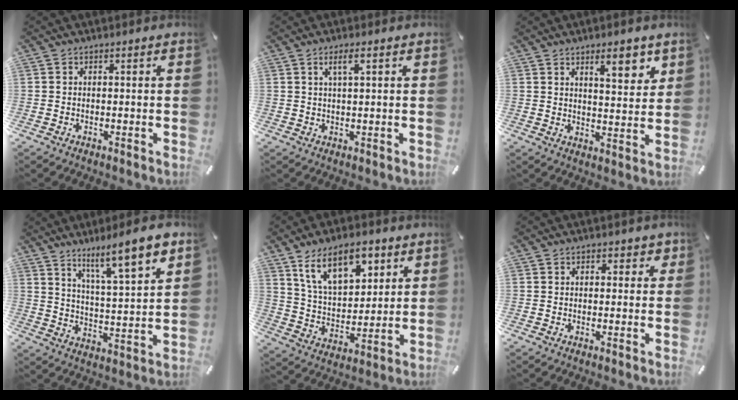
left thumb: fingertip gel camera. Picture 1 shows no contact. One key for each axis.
{"total": 3.5, "fx": 1.5, "fy": 0.5, "fz": 3.1, "tx": -0.065, "ty": 0.001, "tz": 0.023}
{"total": 8.0, "fx": 5.2, "fy": 2.7, "fz": 5.4, "tx": -0.063, "ty": -0.029, "tz": 0.080}
{"total": 11.0, "fx": 9.0, "fy": 1.4, "fz": 6.1, "tx": -0.090, "ty": -0.068, "tz": 0.149}
{"total": 14.7, "fx": 8.8, "fy": 8.2, "fz": 8.5, "tx": -0.151, "ty": -0.024, "tz": 0.161}
{"total": 1.7, "fx": 0.8, "fy": 1.2, "fz": 0.8, "tx": -0.001, "ty": -0.002, "tz": 0.008}